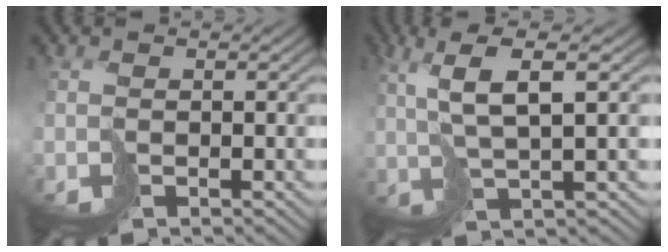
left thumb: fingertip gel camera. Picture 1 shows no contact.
{"total": 7.4, "force": [3.1, 1.6, 6.5], "torque": [-0.124, 0.020, 0.061]}